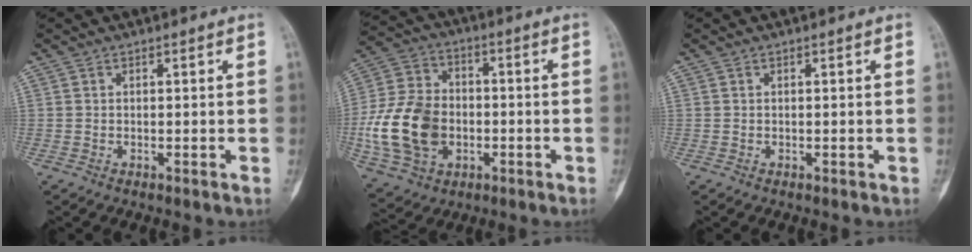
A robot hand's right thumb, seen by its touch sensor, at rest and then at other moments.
{"total": 18.4, "force": [-3.5, 13.5, 11.9], "torque": [-0.216, 0.017, -0.058]}
{"total": 0.0}